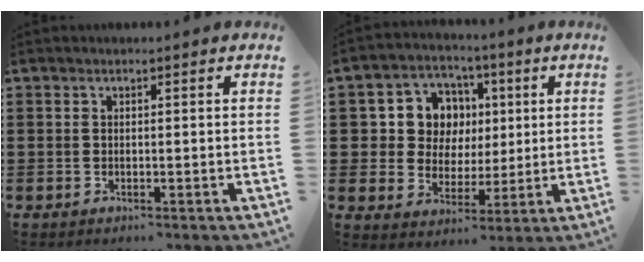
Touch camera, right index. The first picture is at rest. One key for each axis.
{"total": 8.9, "fx": 1.9, "fy": 8.1, "fz": 3.3, "tx": -0.085, "ty": 0.016, "tz": 0.038}